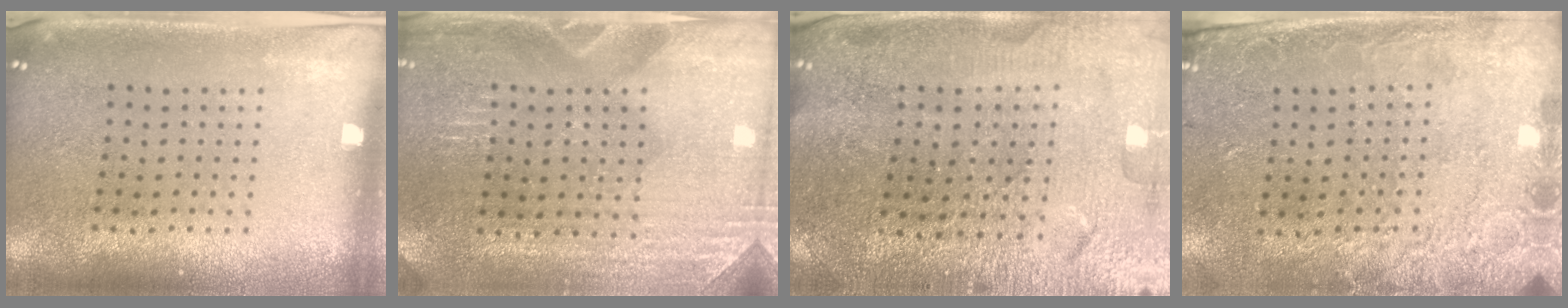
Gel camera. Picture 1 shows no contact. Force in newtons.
{"total": 3.0, "press": 2.9, "slide": 0.2}
{"total": 3.2, "press": 3.2, "slide": 0.1}
{"total": 2.6, "press": 1.9, "slide": 1.8}